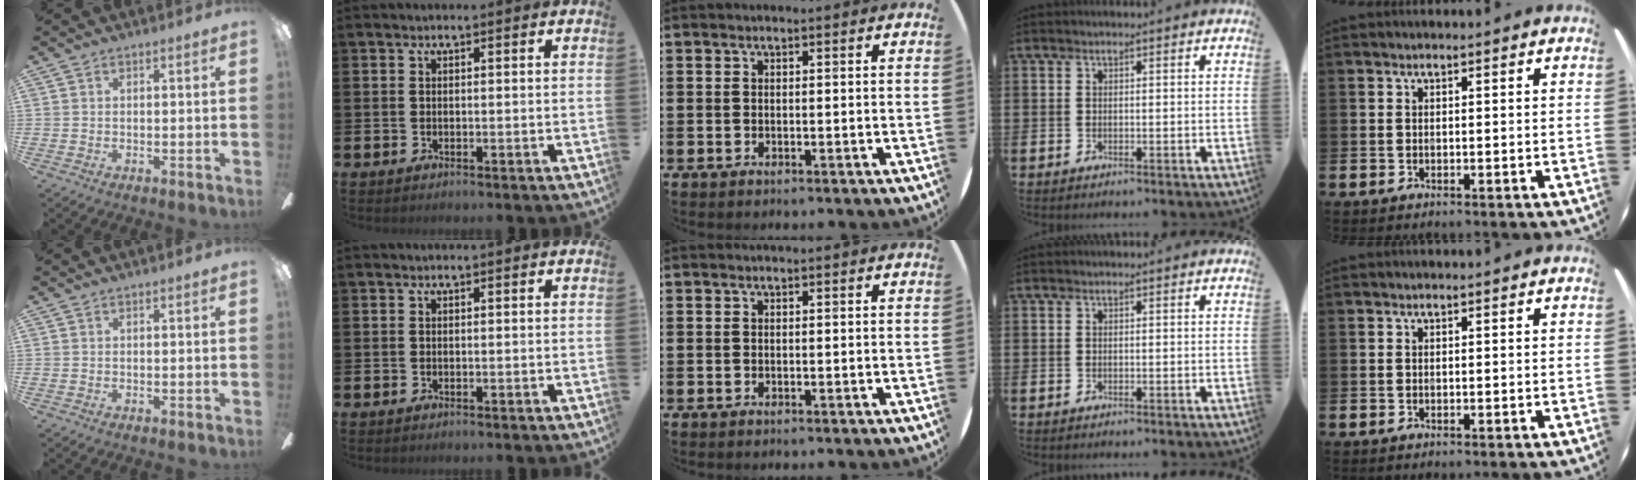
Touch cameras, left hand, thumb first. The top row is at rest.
{}